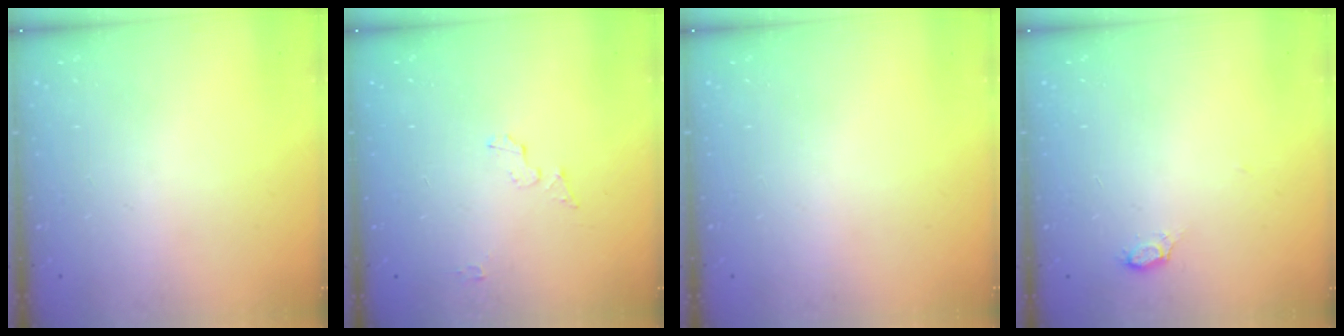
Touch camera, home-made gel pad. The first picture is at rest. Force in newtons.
{"total": 4.0, "press": 4.0, "slide": 0.3}
{"total": 0.0}
{"total": 2.6, "press": 2.6, "slide": 0.2}